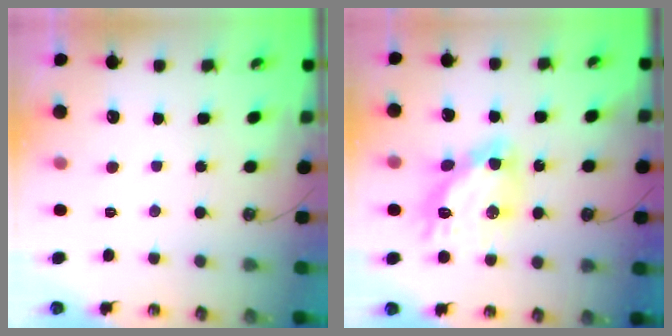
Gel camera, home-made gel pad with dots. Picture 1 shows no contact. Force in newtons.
{"total": 13.2, "press": 13.1, "slide": 1.6}